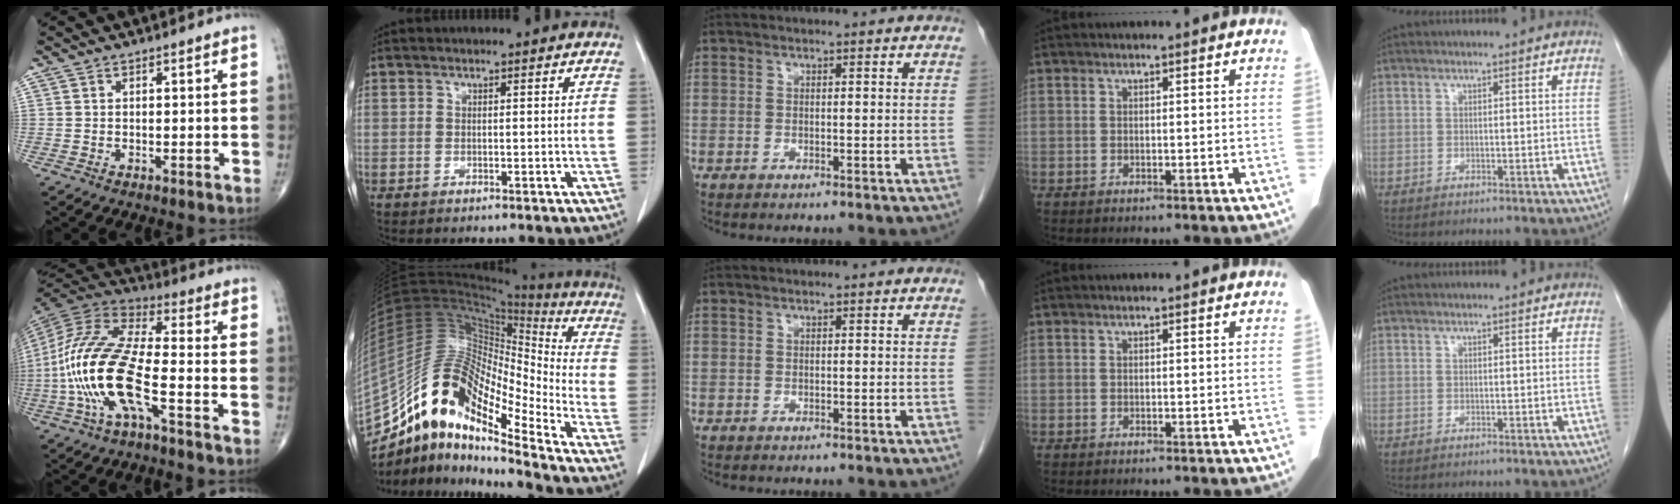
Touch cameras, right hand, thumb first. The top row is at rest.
{"thumb": {"total": 19.3, "force": [-5.7, 6.1, 17.4], "torque": [-0.387, 0.033, -0.107]}, "index": {"total": 19.0, "force": [-14.0, 4.0, 12.1], "torque": [-0.225, 0.037, -0.253]}}